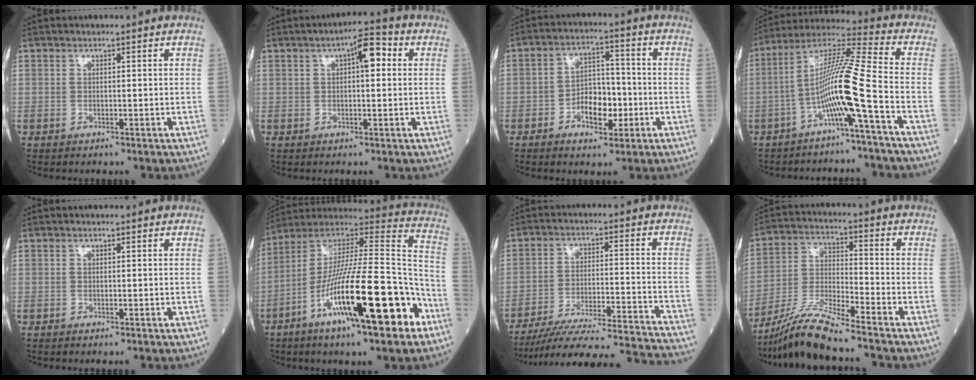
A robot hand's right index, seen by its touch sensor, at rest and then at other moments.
{"total": 5.1, "force": [1.4, 1.5, 4.6], "torque": [-0.071, 0.020, 0.017]}
{"total": 6.9, "force": [-2.2, 3.7, 5.3], "torque": [-0.094, 0.014, -0.034]}
{"total": 11.4, "force": [-4.0, -1.7, 10.6], "torque": [-0.204, 0.014, -0.080]}
{"total": 0.0}
{"total": 24.7, "force": [-10.7, 3.2, 22.0], "torque": [-0.356, -0.018, -0.176]}
{"total": 24.4, "force": [-22.9, -1.0, 8.6], "torque": [-0.088, -0.034, -0.319]}
{"total": 10.6, "force": [-9.3, -1.2, 4.8], "torque": [-0.100, -0.015, -0.177]}